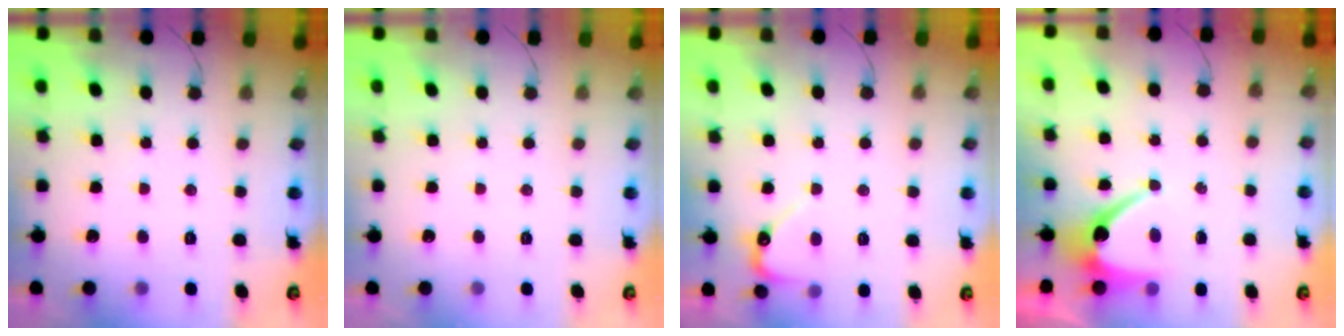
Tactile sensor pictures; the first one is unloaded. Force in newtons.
{"total": 0.0}
{"total": 4.2, "press": 4.2, "slide": 0.4}
{"total": 7.0, "press": 6.9, "slide": 0.7}